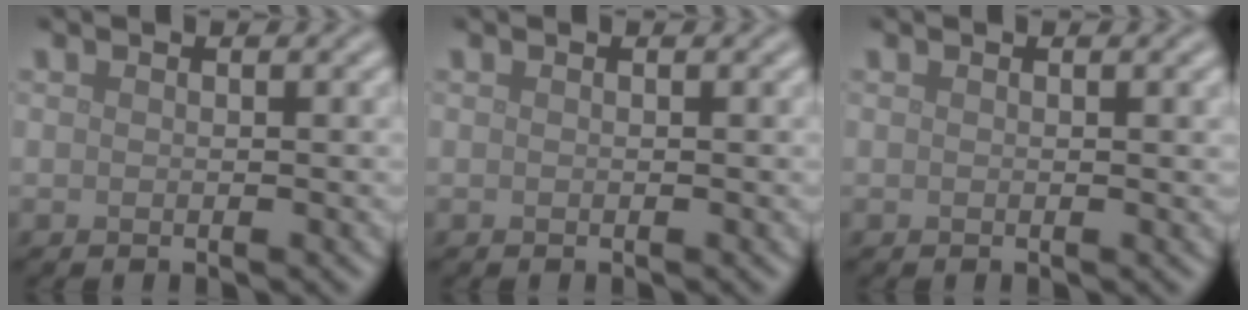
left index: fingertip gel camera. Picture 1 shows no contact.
{"total": 0.0}
{"total": 0.6, "force": [0.3, 0.1, 0.6], "torque": [-0.005, 0.002, 0.005]}